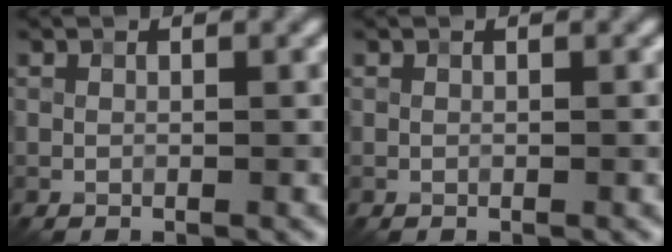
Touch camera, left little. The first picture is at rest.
{"total": 0.0}